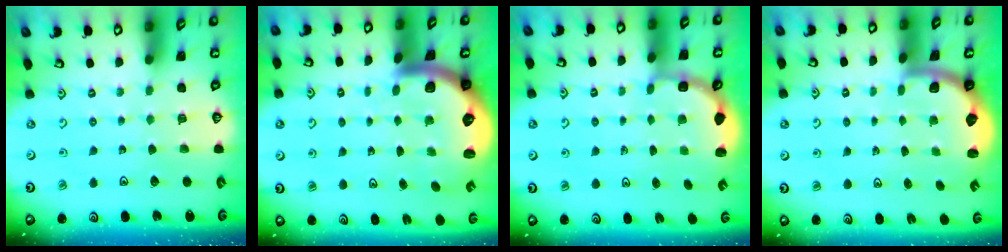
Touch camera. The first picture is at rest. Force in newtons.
{"total": 4.6, "press": 4.5, "slide": 1.1}
{"total": 3.0, "press": 2.4, "slide": 1.8}
{"total": 1.8, "press": 1.8, "slide": 0.5}